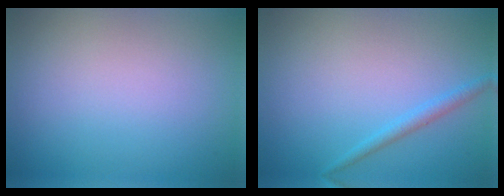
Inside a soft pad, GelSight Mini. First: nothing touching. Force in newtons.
{"total": 1.3, "press": 1.3, "slide": 0.1}